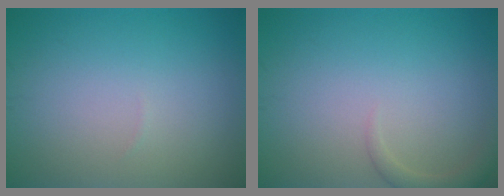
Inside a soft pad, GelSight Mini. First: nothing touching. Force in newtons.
{"total": 1.5, "press": 1.5, "slide": 0.1}